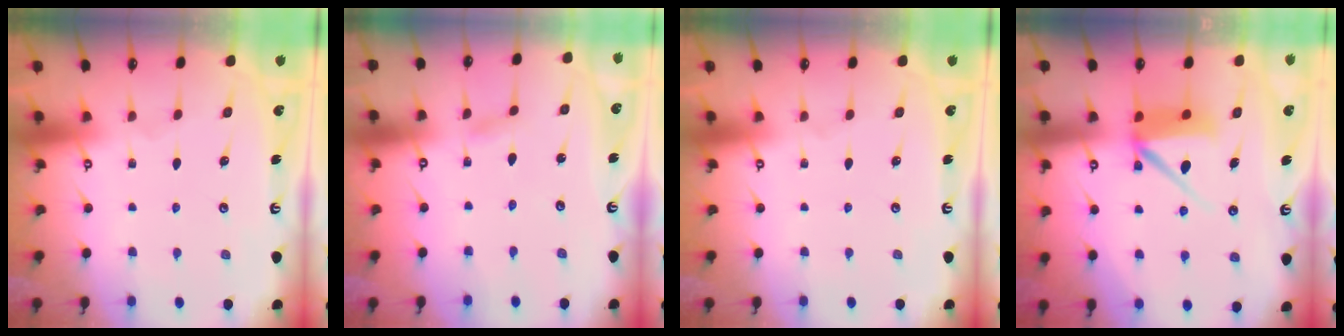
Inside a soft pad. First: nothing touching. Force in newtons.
{"total": 2.4, "press": 2.3, "slide": 0.3}
{"total": 0.0}
{"total": 9.9, "press": 9.9, "slide": 0.7}